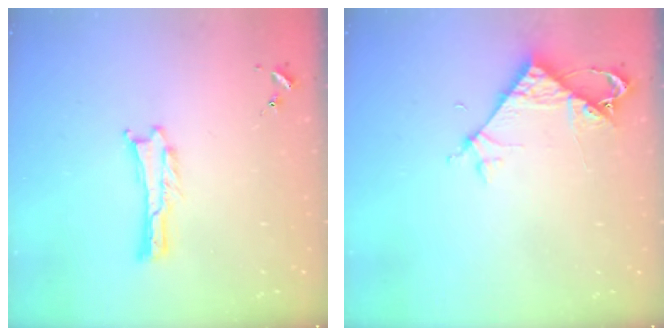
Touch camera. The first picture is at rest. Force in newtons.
{"total": 5.1, "press": 5.0, "slide": 0.4}